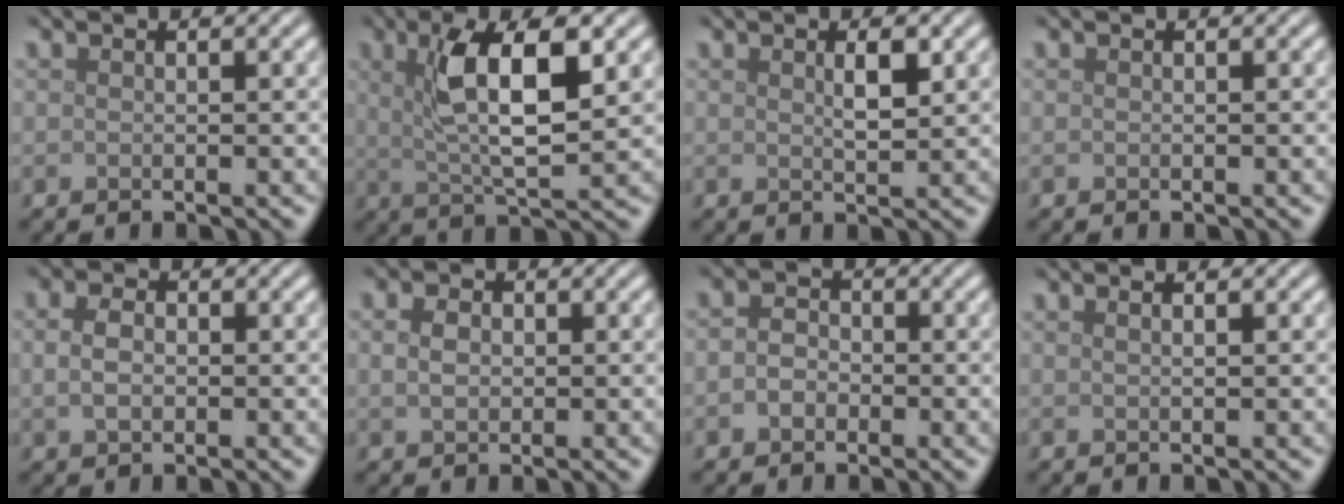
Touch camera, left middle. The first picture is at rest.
{"total": 7.4, "force": [2.3, 2.1, 6.8], "torque": [-0.120, 0.004, 0.039]}
{"total": 2.0, "force": [0.8, 0.5, 1.7], "torque": [-0.029, -0.002, 0.015]}
{"total": 0.0}
{"total": 2.4, "force": [0.1, 1.6, 1.7], "torque": [-0.038, 0.002, 0.001]}
{"total": 2.4, "force": [0.4, 1.8, 1.5], "torque": [-0.029, 0.004, 0.003]}
{"total": 2.0, "force": [-0.6, 1.6, 1.0], "torque": [-0.018, 0.001, -0.019]}
{"total": 1.0, "force": [0.5, 0.3, 0.8], "torque": [-0.007, 0.000, 0.004]}